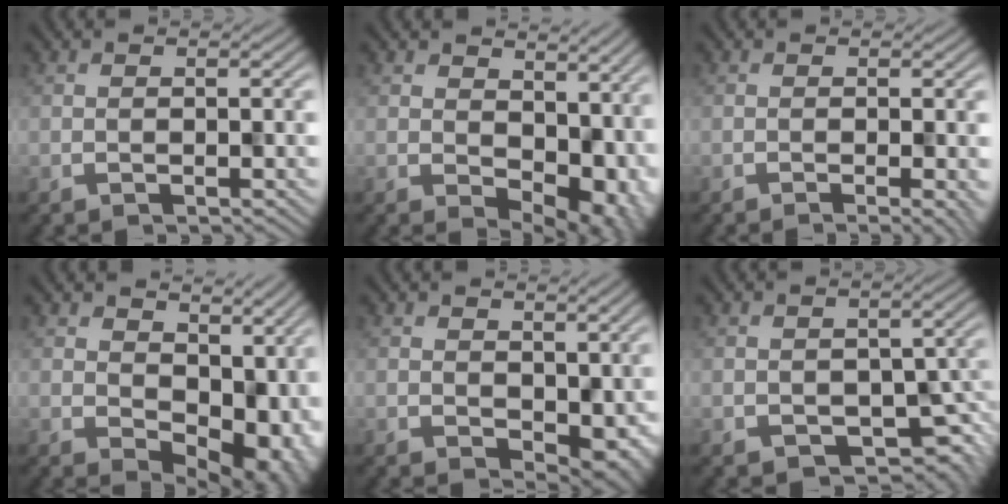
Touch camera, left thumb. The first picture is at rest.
{"total": 8.5, "force": [0.7, 5.8, 6.1], "torque": [-0.076, -0.029, 0.030]}
{"total": 2.6, "force": [-1.2, 0.5, 2.3], "torque": [-0.031, 0.001, -0.014]}
{"total": 10.4, "force": [1.9, 7.2, 7.3], "torque": [-0.089, -0.035, 0.054]}
{"total": 3.5, "force": [0.4, 2.6, 2.3], "torque": [-0.029, -0.023, 0.017]}
{"total": 4.4, "force": [-2.0, 3.1, 2.4], "torque": [-0.021, -0.016, -0.017]}